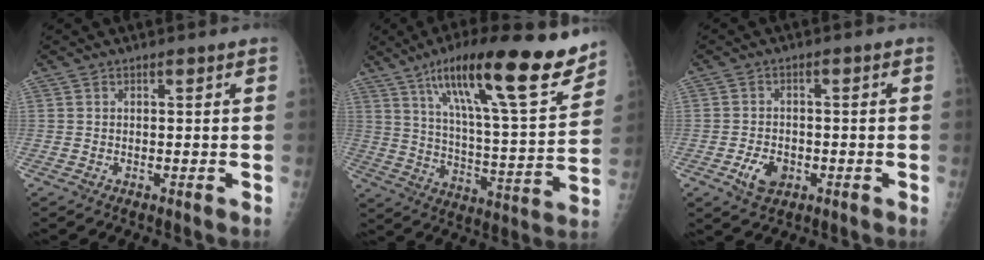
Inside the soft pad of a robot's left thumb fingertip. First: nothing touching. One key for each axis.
{"total": 24.5, "fx": 15.8, "fy": 4.8, "fz": 18.1, "tx": -0.265, "ty": -0.053, "tz": 0.256}
{"total": 4.9, "fx": -2.0, "fy": 3.3, "fz": 3.0, "tx": -0.045, "ty": 0.008, "tz": -0.030}